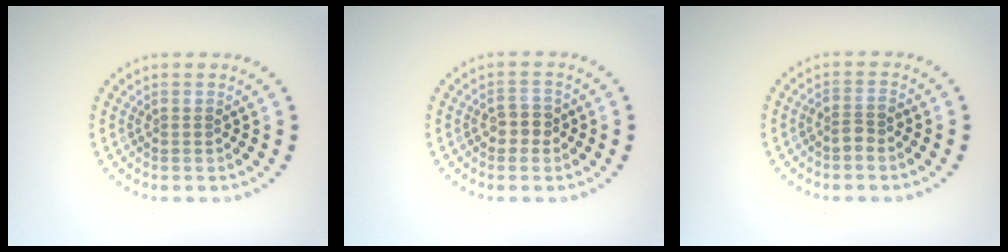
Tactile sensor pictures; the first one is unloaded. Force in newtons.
{"total": 1.9, "press": 1.8, "slide": 0.6}
{"total": 1.5, "press": 1.3, "slide": 0.8}